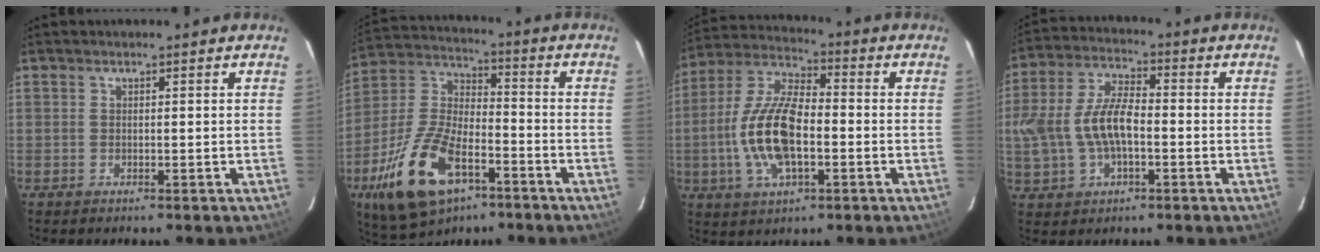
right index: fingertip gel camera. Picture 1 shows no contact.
{"total": 20.0, "force": [-10.1, 9.8, 14.3], "torque": [-0.307, -0.015, -0.180]}
{"total": 15.0, "force": [-2.9, 6.5, 13.3], "torque": [-0.280, 0.004, -0.057]}
{"total": 12.6, "force": [-1.8, 6.6, 10.6], "torque": [-0.225, 0.011, -0.029]}